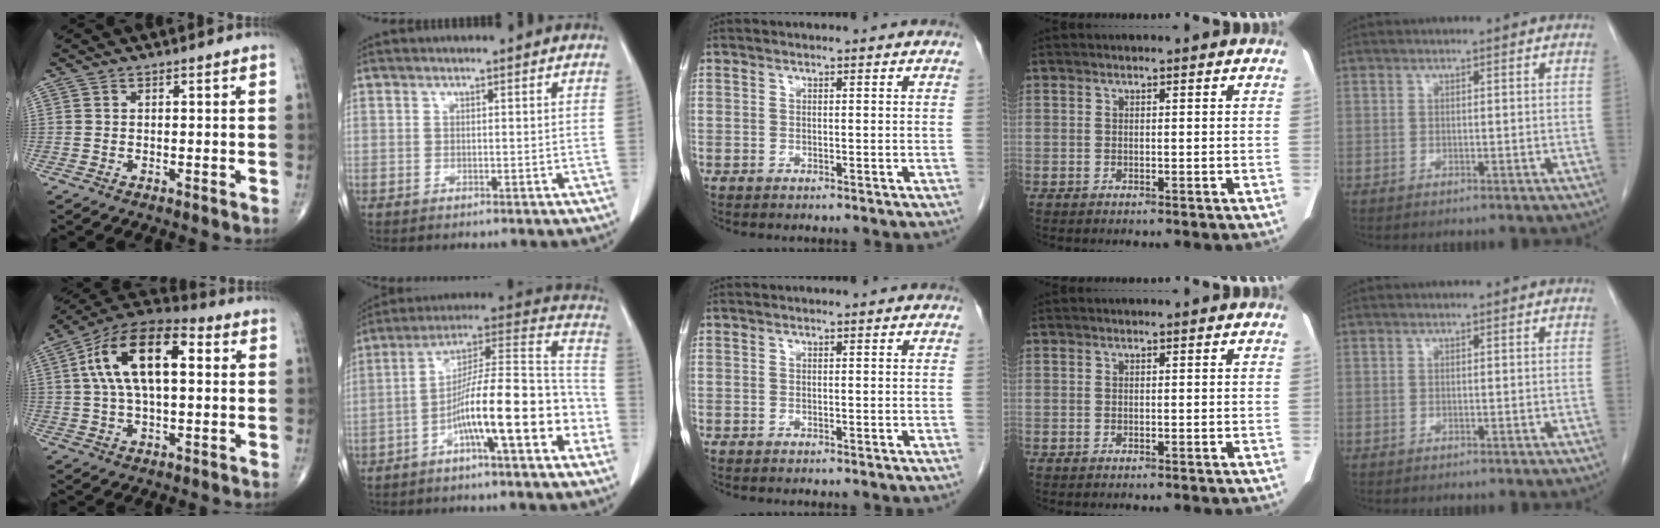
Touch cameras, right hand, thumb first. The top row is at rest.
{"thumb": {"total": 17.7, "force": [3.6, 8.6, 15.1], "torque": [-0.262, 0.029, 0.053]}, "index": {"total": 17.4, "force": [-6.5, 2.6, 15.9], "torque": [-0.252, 0.027, -0.108]}}